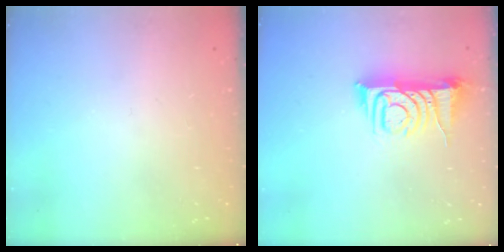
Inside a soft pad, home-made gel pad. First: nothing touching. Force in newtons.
{"total": 9.4, "press": 9.4, "slide": 1.1}